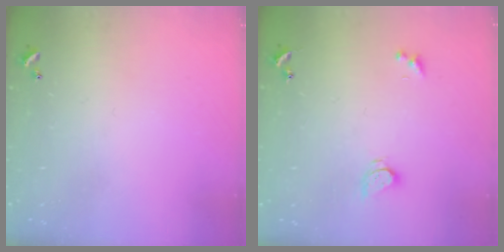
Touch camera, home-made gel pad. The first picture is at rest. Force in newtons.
{"total": 2.6, "press": 2.6, "slide": 0.2}